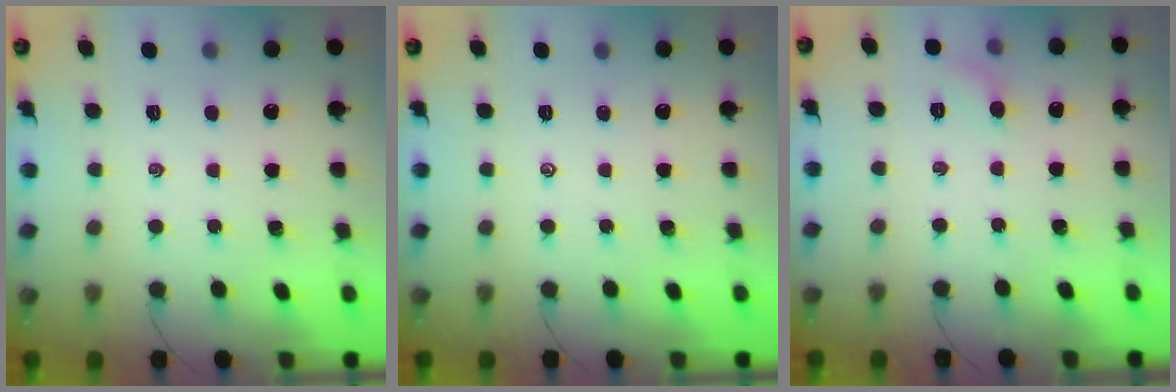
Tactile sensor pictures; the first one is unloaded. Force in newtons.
{"total": 0.0}
{"total": 5.5, "press": 5.2, "slide": 1.8}